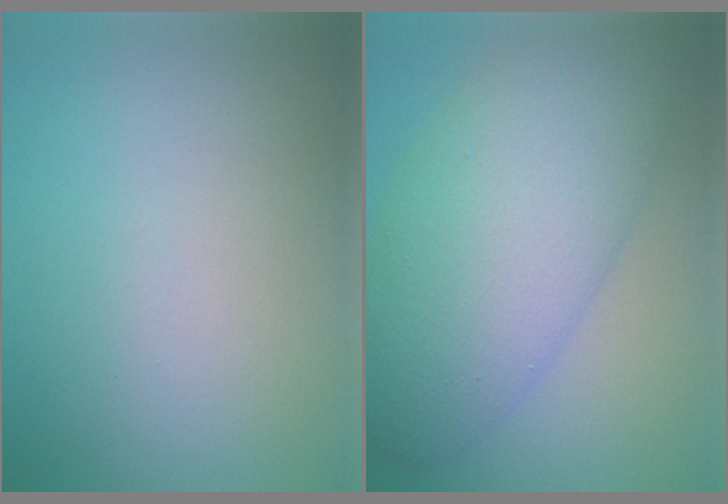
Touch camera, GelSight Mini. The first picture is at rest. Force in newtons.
{"total": 10.3, "press": 10.3, "slide": 0.1}